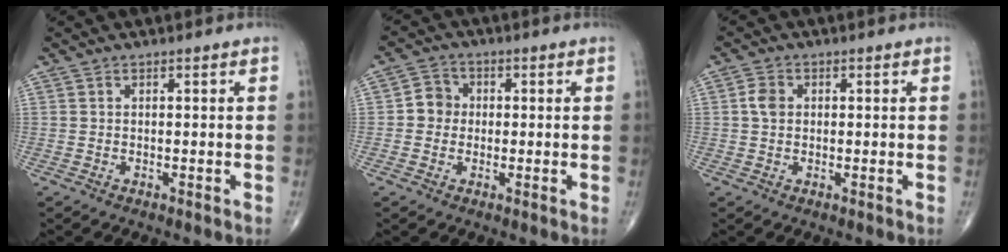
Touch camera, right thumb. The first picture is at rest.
{"total": 4.2, "force": [-0.1, 3.9, 1.5], "torque": [-0.003, 0.008, -0.010]}
{"total": 2.8, "force": [0.4, 2.2, 1.7], "torque": [-0.029, 0.002, 0.005]}